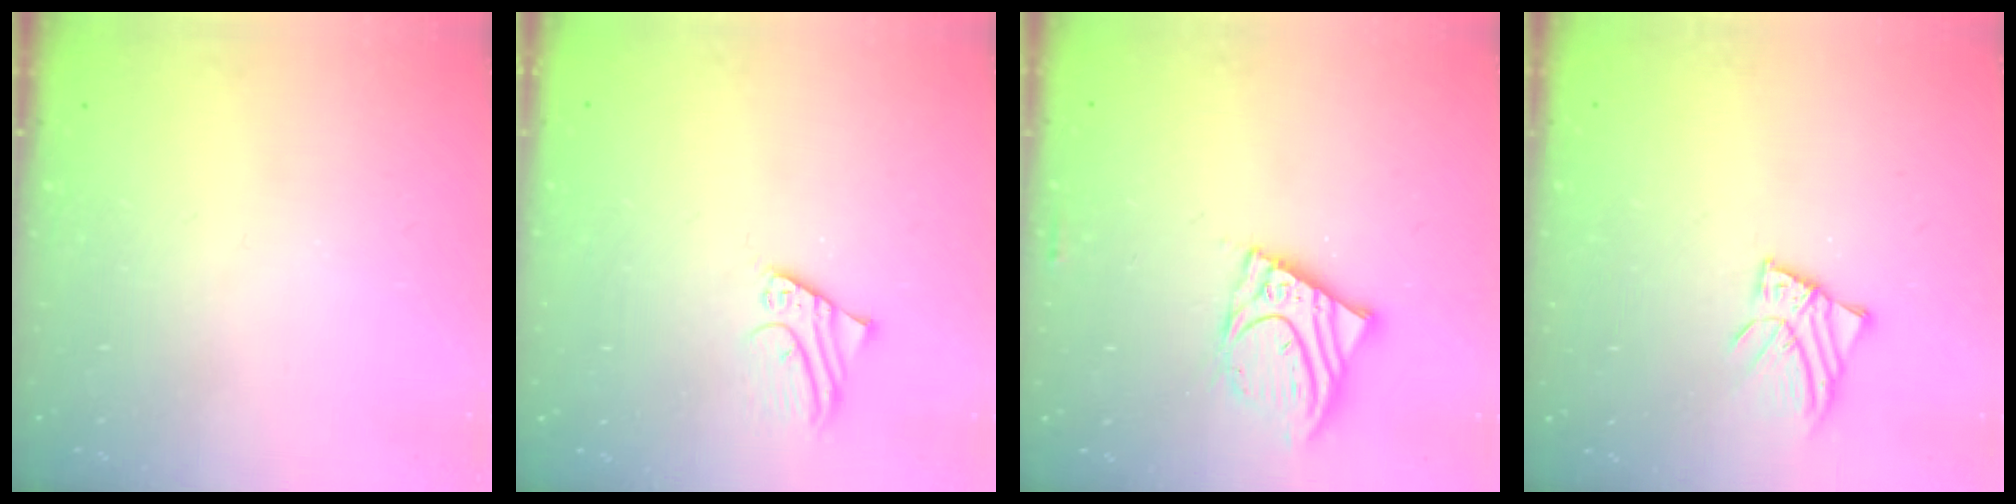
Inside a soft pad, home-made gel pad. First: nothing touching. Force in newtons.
{"total": 1.7, "press": 1.6, "slide": 0.1}
{"total": 10.6, "press": 10.5, "slide": 1.6}
{"total": 3.2, "press": 3.2, "slide": 0.2}